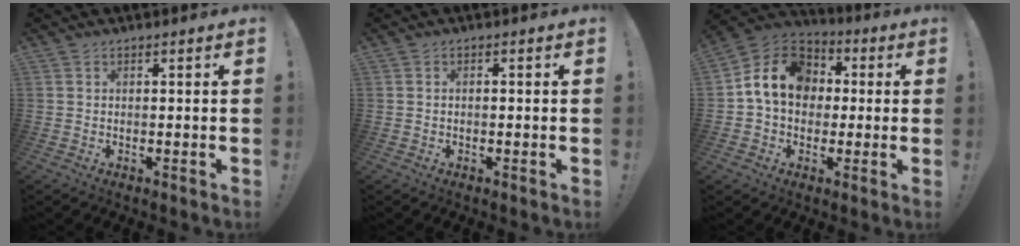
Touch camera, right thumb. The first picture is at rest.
{"total": 0.7, "force": [-0.6, 0.3, 0.4], "torque": [-0.006, 0.001, -0.011]}
{"total": 14.8, "force": [2.2, 11.6, 8.9], "torque": [-0.144, 0.009, 0.046]}